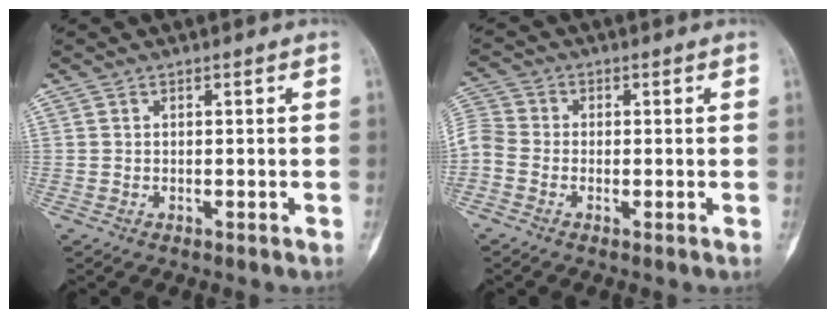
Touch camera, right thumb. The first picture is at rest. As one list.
[{"total": 6.8, "force": [-1.5, 5.2, 4.1], "torque": [-0.101, 0.012, -0.045]}]